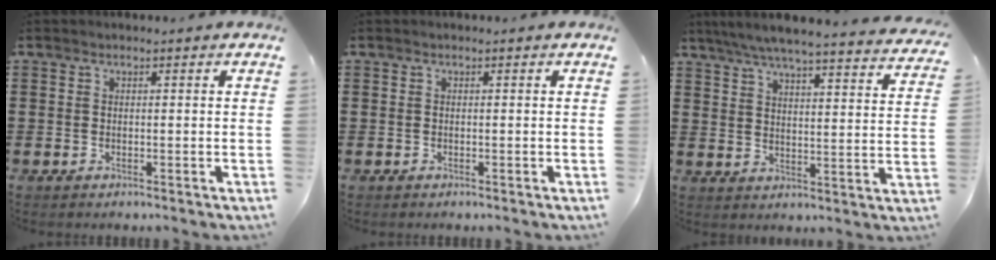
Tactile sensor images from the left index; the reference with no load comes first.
{"total": 0.0}
{"total": 5.6, "force": [5.0, -0.3, 2.5], "torque": [-0.070, -0.033, 0.082]}